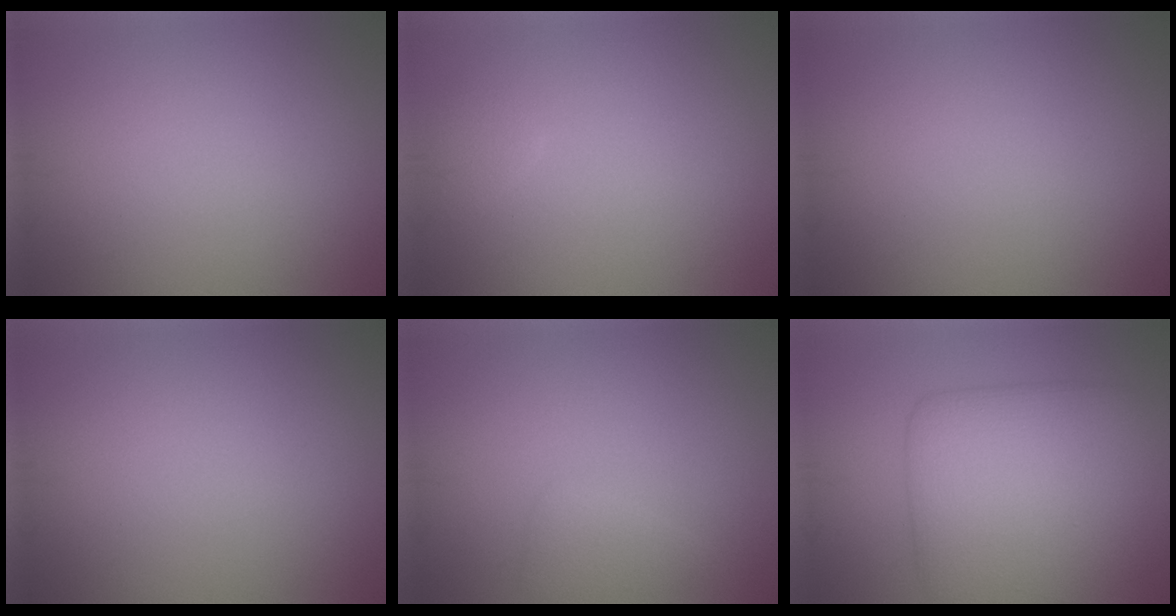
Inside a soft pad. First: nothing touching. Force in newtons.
{"total": 0.9, "press": 0.9, "slide": 0.1}
{"total": 0.0}
{"total": 0.0}
{"total": 1.7, "press": 1.7, "slide": 0.1}
{"total": 9.3, "press": 9.3, "slide": 0.1}